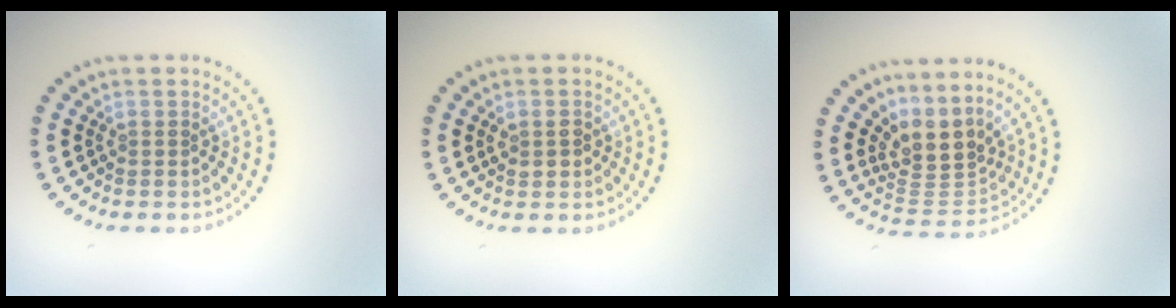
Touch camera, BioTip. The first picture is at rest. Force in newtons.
{"total": 1.5, "press": 1.4, "slide": 0.4}
{"total": 4.0, "press": 2.7, "slide": 2.9}